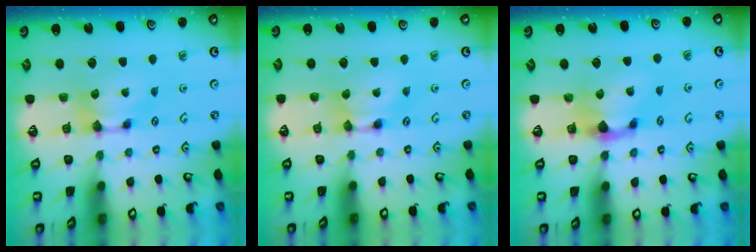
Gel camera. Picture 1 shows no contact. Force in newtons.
{"total": 1.7, "press": 1.7, "slide": 0.2}
{"total": 1.7, "press": 0.9, "slide": 1.4}